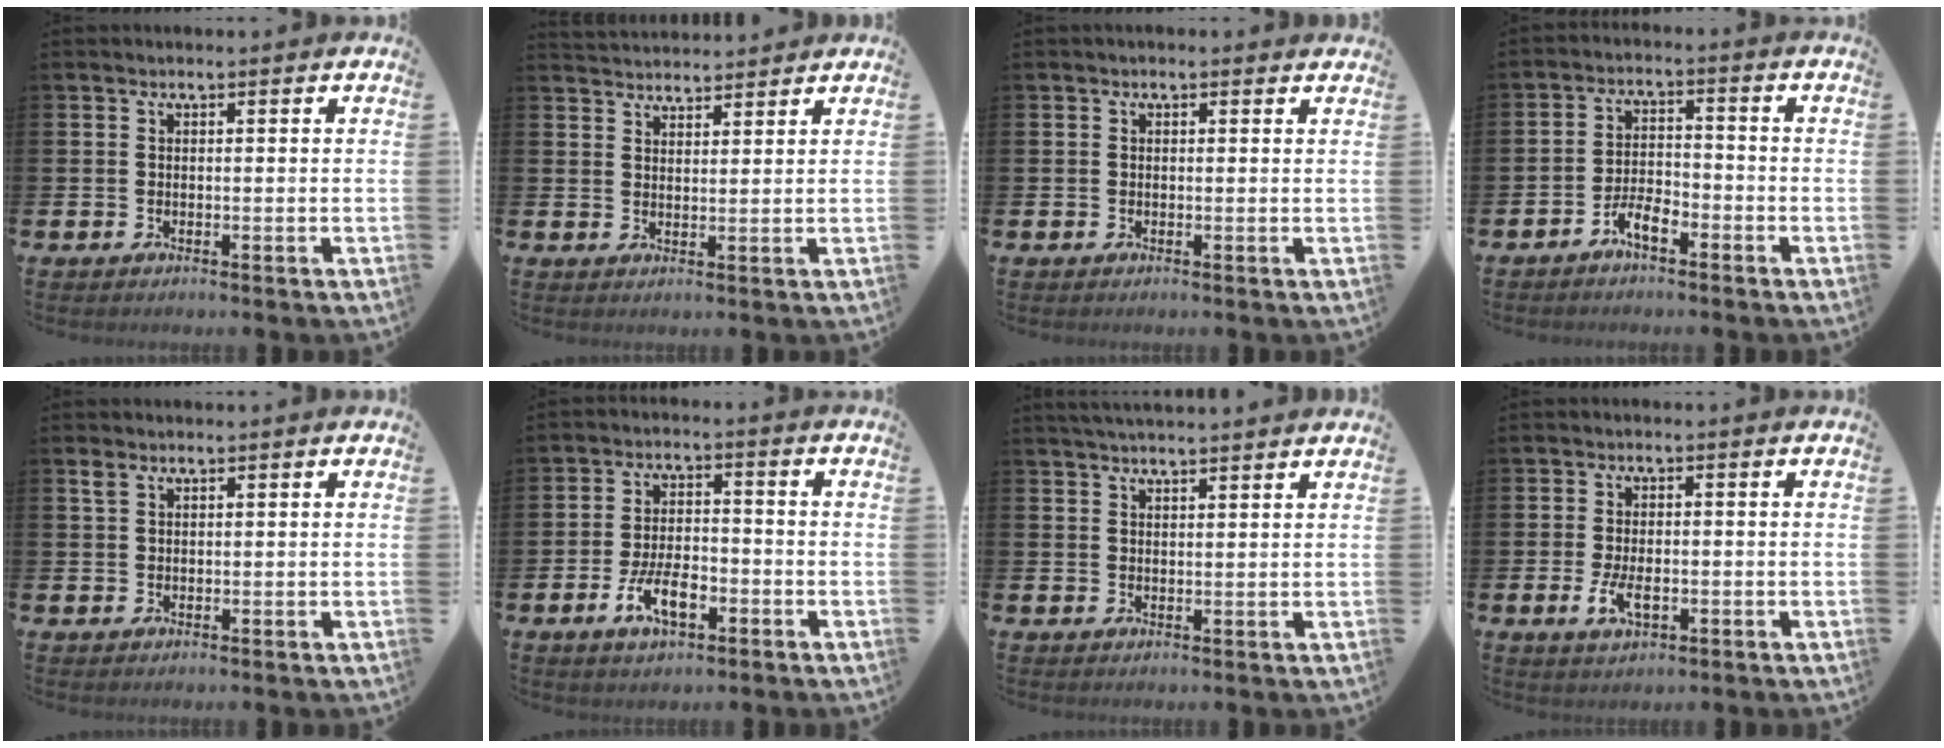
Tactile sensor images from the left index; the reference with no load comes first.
{"total": 3.1, "force": [3.1, 0.5, -0.2], "torque": [-0.001, -0.016, 0.057]}
{"total": 0.0}
{"total": 3.6, "force": [-2.6, 1.2, 2.3], "torque": [-0.043, 0.014, -0.049]}
{"total": 1.3, "force": [1.0, 0.7, 0.6], "torque": [-0.004, 0.000, 0.016]}
{"total": 6.0, "force": [-2.6, 2.8, 4.7], "torque": [-0.076, 0.000, -0.052]}
{"total": 2.8, "force": [2.8, -0.2, 0.2], "torque": [-0.006, -0.010, 0.050]}
{"total": 3.8, "force": [-0.7, 2.0, 3.1], "torque": [-0.051, -0.004, -0.015]}